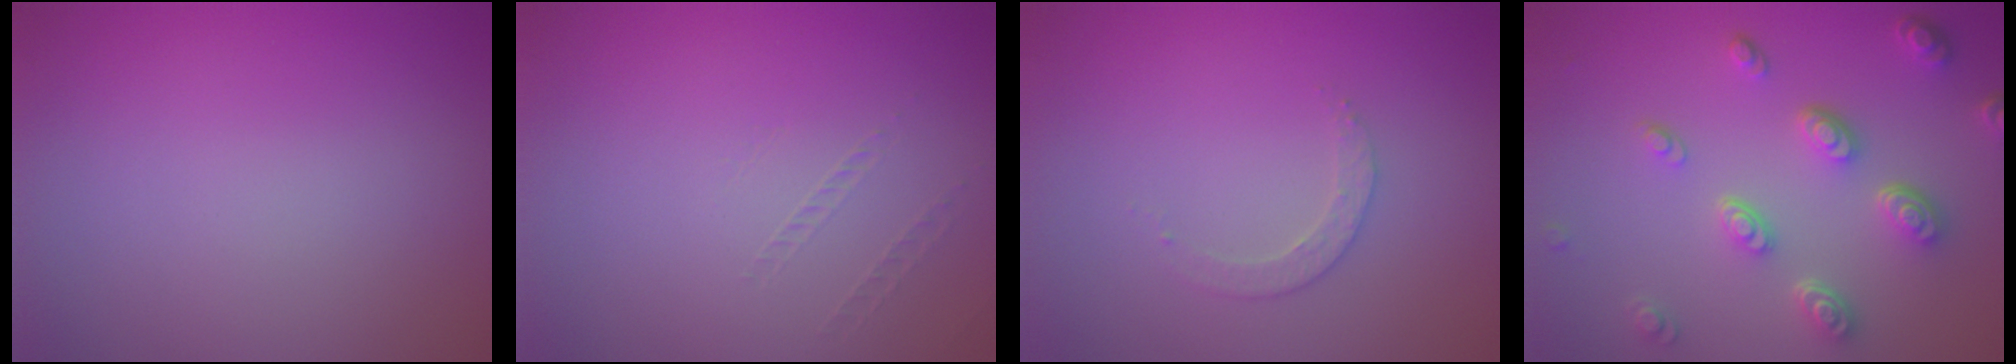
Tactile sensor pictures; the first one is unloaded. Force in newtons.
{"total": 0.5, "press": 0.2, "slide": 0.5}
{"total": 1.6, "press": 1.5, "slide": 0.3}
{"total": 4.7, "press": 3.6, "slide": 3.0}